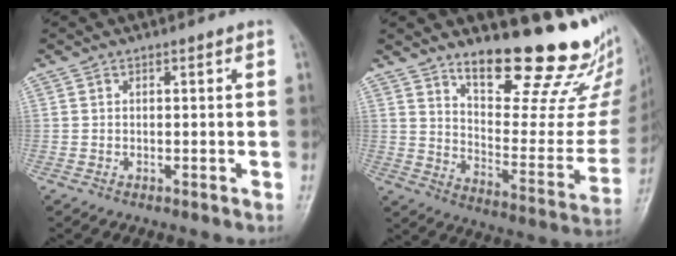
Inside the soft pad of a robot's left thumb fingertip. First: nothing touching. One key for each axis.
{"total": 23.1, "fx": 18.2, "fy": 7.1, "fz": 12.2, "tx": -0.120, "ty": -0.137, "tz": 0.258}